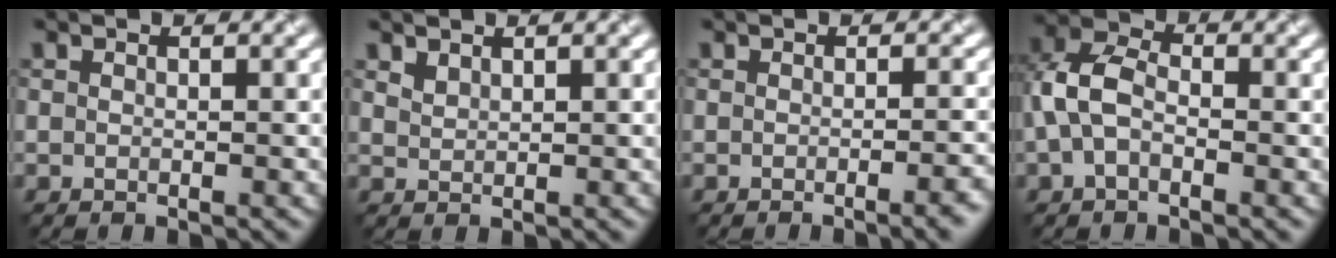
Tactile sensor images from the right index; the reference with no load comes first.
{"total": 1.0, "force": [0.9, 0.4, 0.3], "torque": [-0.010, -0.001, 0.022]}
{"total": 3.8, "force": [-1.5, 1.2, 3.2], "torque": [-0.020, 0.003, -0.020]}
{"total": 4.4, "force": [-0.6, 2.9, 3.3], "torque": [-0.076, 0.012, -0.024]}